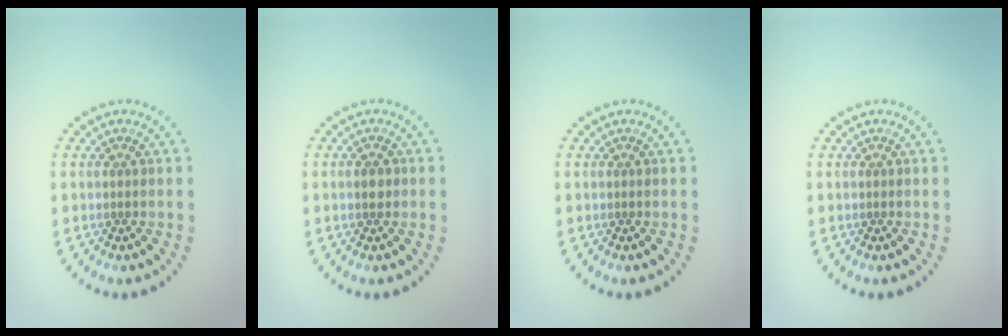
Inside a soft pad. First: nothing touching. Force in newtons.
{"total": 1.4, "press": 1.4, "slide": 0.1}
{"total": 0.0}
{"total": 0.0}